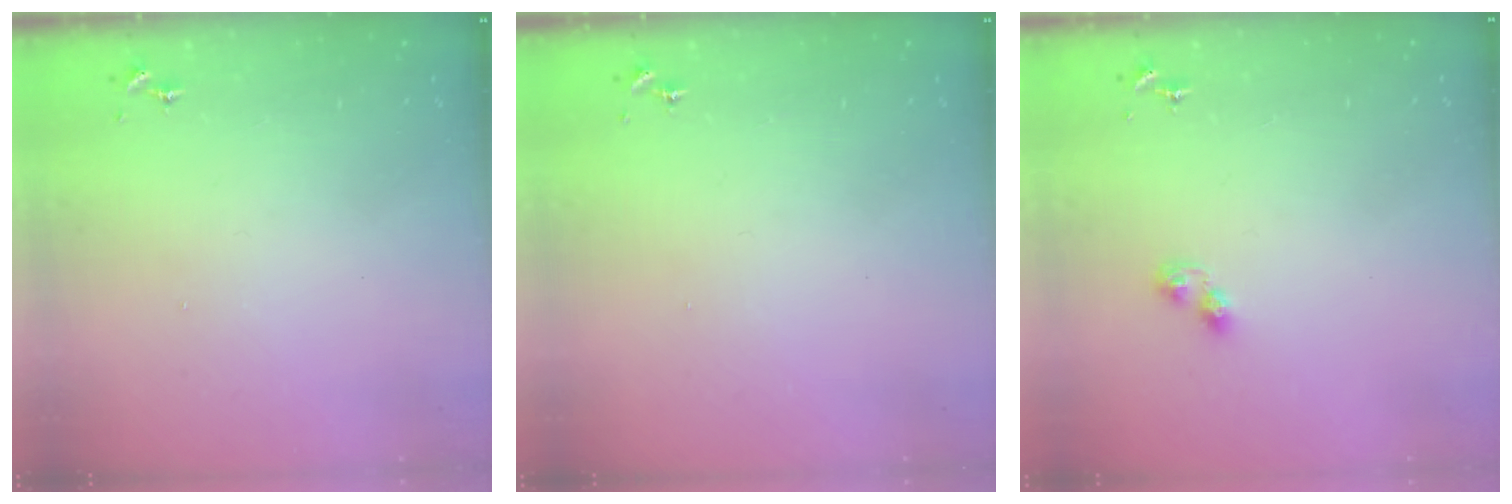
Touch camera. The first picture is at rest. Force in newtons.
{"total": 0.0}
{"total": 3.6, "press": 3.5, "slide": 0.4}